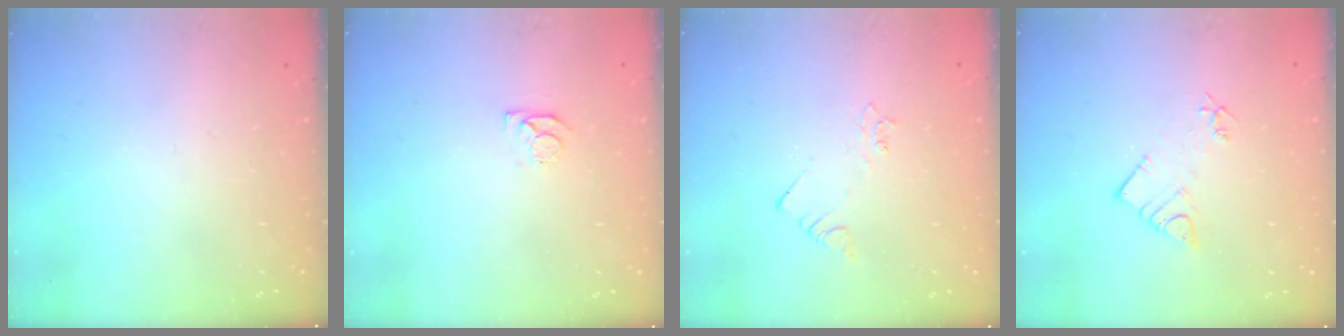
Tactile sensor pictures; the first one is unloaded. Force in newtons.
{"total": 5.1, "press": 5.0, "slide": 0.7}
{"total": 1.9, "press": 1.9, "slide": 0.3}
{"total": 7.3, "press": 7.3, "slide": 0.5}